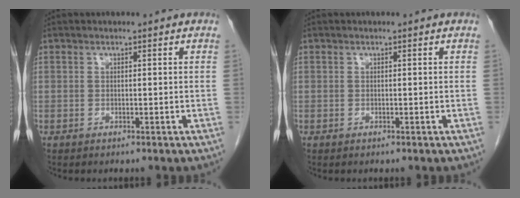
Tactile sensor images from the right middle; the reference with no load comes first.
{"total": 0.0}